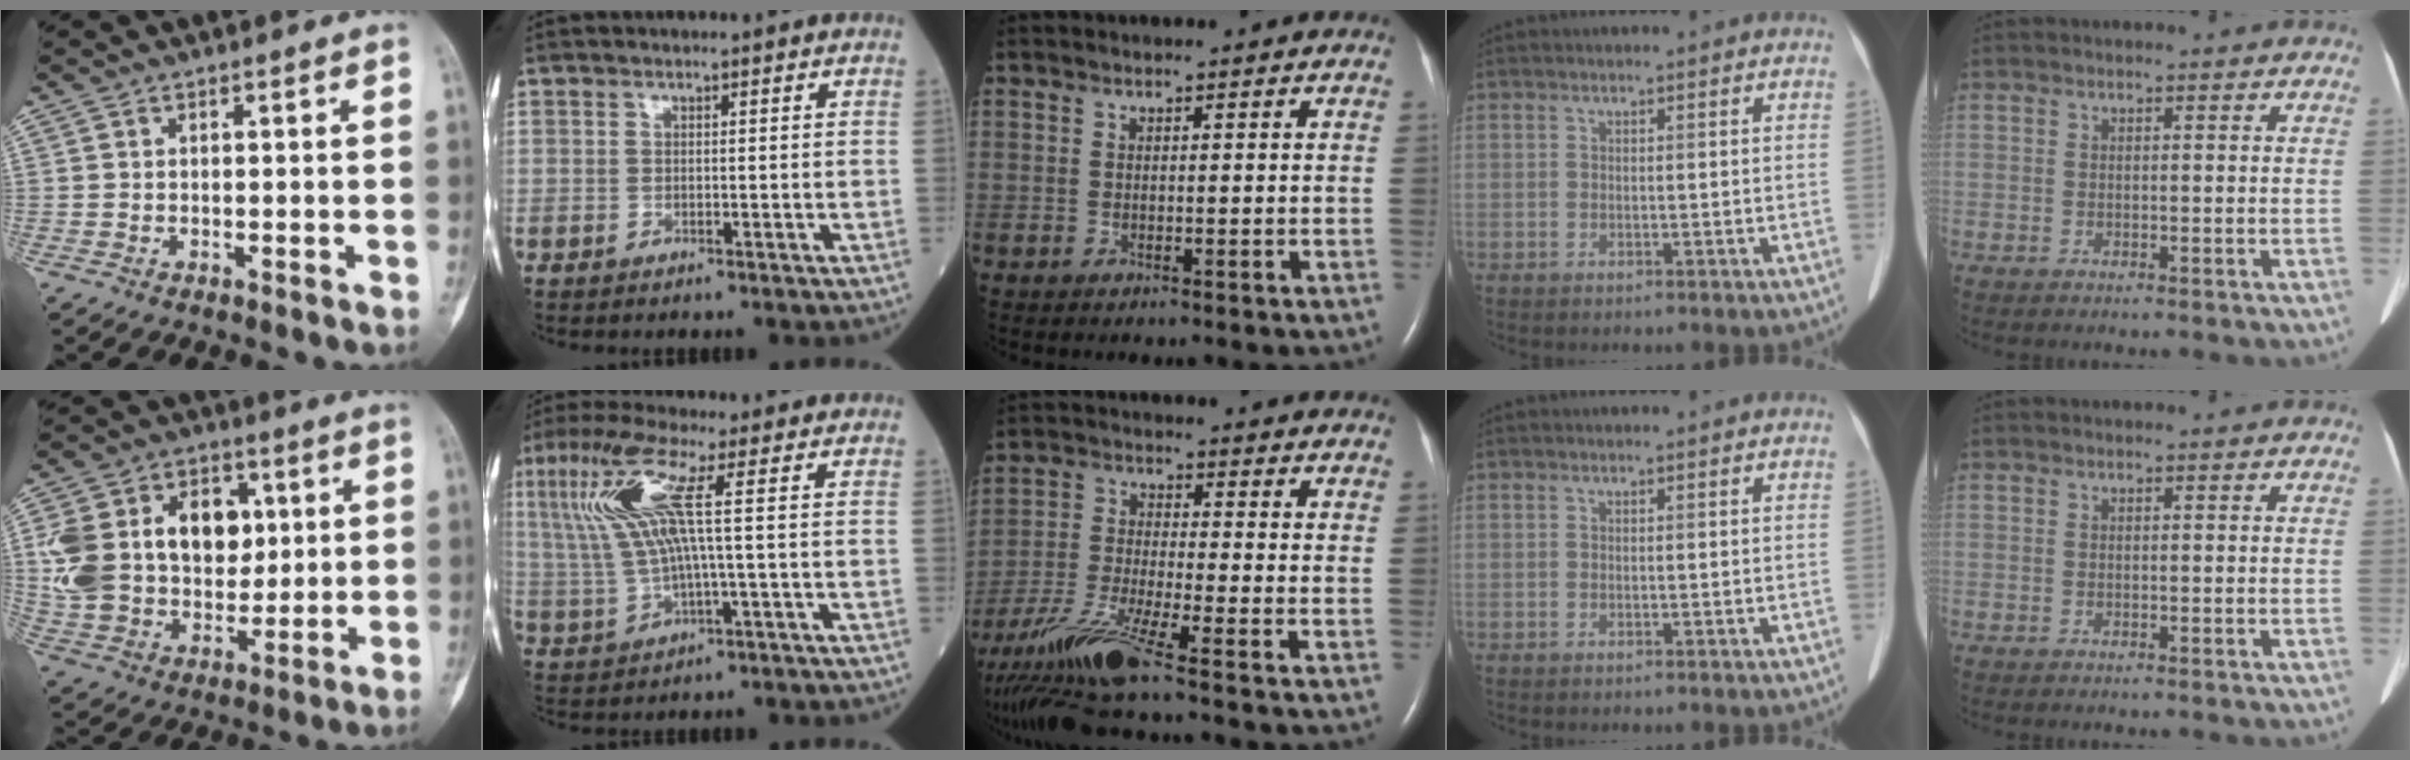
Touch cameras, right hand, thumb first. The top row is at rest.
{"thumb": {"total": 21.8, "force": [4.0, 15.8, 14.4], "torque": [-0.246, 0.010, 0.083]}, "index": {"total": 10.5, "force": [2.7, 0.4, 10.1], "torque": [-0.237, 0.019, 0.056]}, "middle": {"total": 12.1, "force": [-9.0, -0.8, 8.1], "torque": [-0.163, -0.025, -0.168]}}